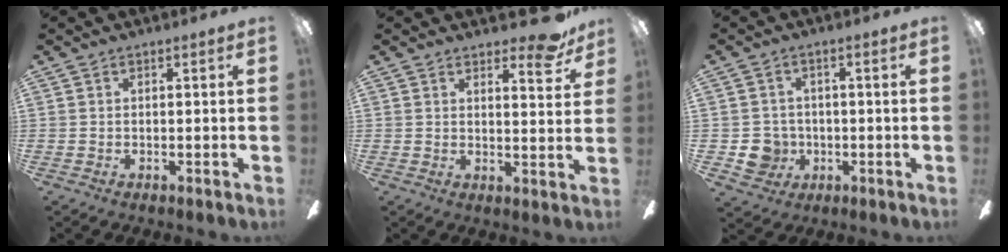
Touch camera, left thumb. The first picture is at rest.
{"total": 8.2, "force": [6.1, 2.2, 5.0], "torque": [-0.063, -0.032, 0.101]}
{"total": 6.3, "force": [-0.9, 6.1, 1.4], "torque": [-0.032, 0.008, -0.011]}